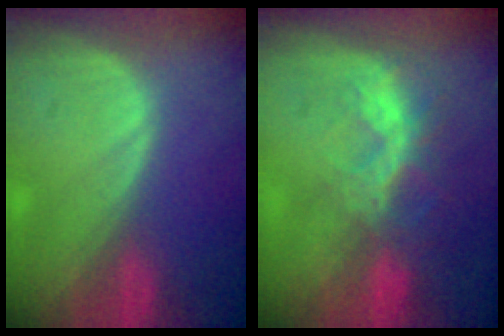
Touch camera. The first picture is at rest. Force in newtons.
{"total": 6.6, "press": 5.9, "slide": 3.1}